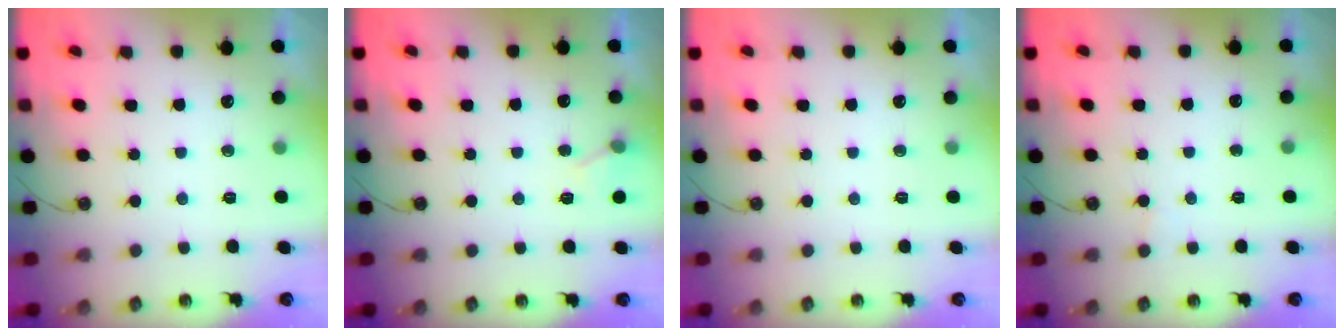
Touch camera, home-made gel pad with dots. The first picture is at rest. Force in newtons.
{"total": 5.3, "press": 5.2, "slide": 0.5}
{"total": 0.0}
{"total": 2.9, "press": 2.9, "slide": 0.2}